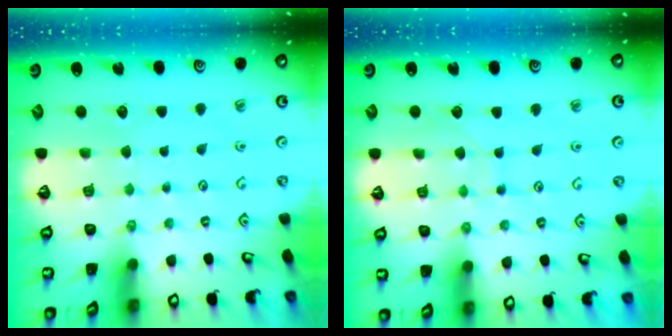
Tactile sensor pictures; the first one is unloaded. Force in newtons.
{"total": 6.4, "press": 6.4, "slide": 0.2}